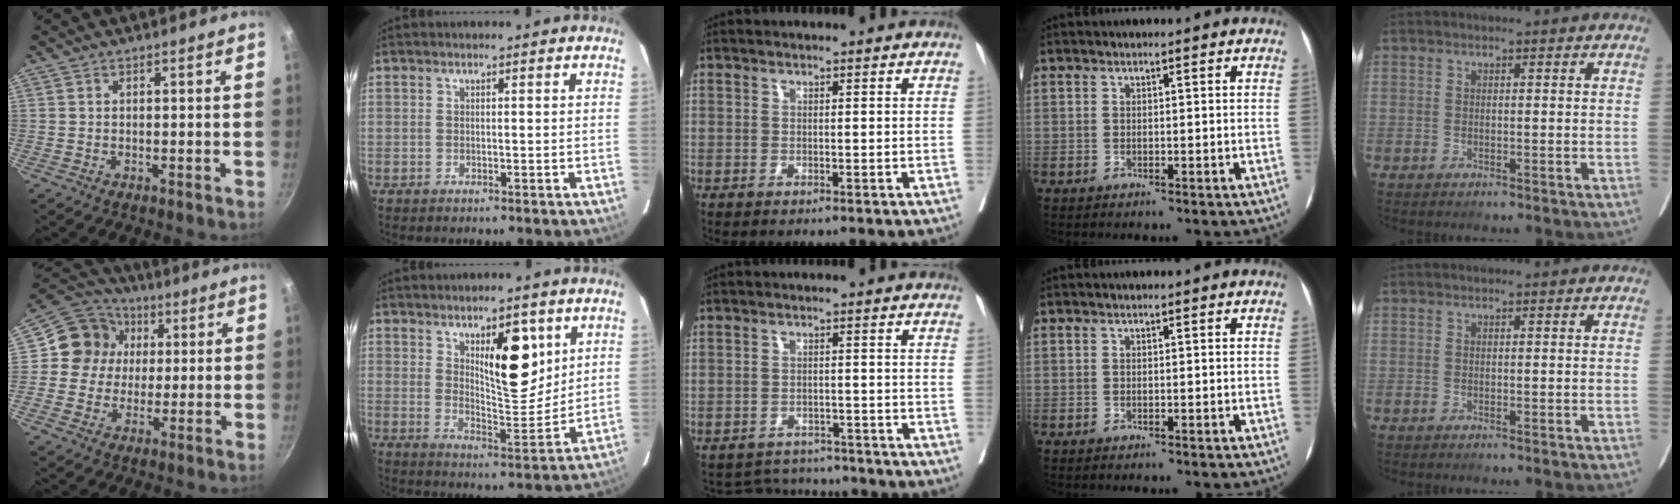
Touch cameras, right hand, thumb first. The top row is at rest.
{"thumb": {"total": 11.9, "force": [1.7, 11.0, 4.1], "torque": [-0.038, 0.014, 0.021]}, "index": {"total": 10.7, "force": [4.5, 3.3, 9.1], "torque": [-0.142, -0.009, 0.080]}, "middle": {"total": 6.2, "force": [-5.9, 1.4, -0.7], "torque": [0.008, 0.013, -0.083]}}